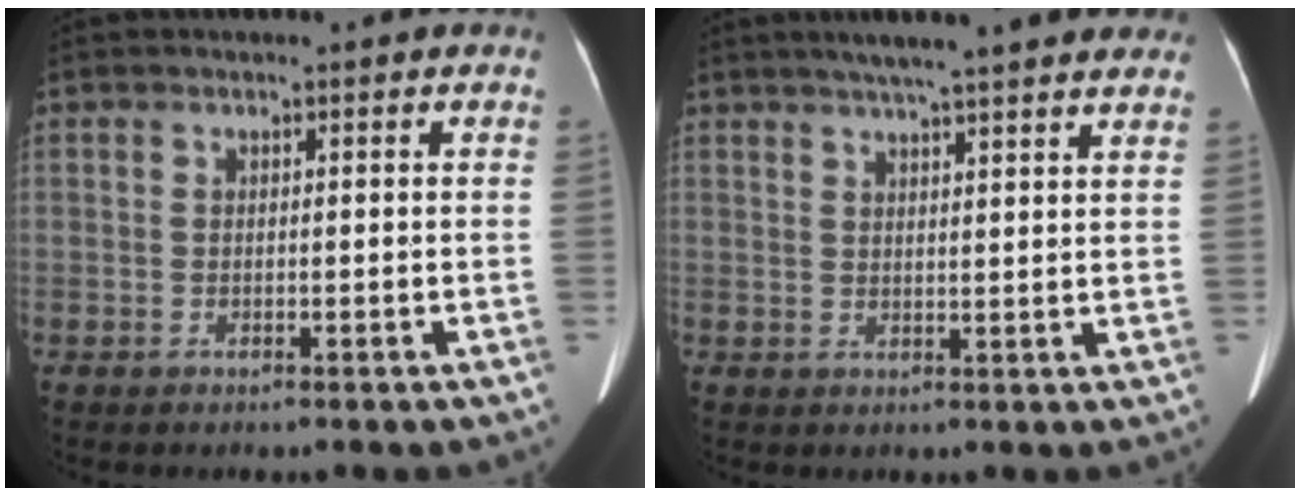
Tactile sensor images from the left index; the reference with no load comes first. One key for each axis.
{"total": 15.0, "fx": 12.6, "fy": 1.3, "fz": 8.1, "tx": -0.117, "ty": 0.029, "tz": 0.154}